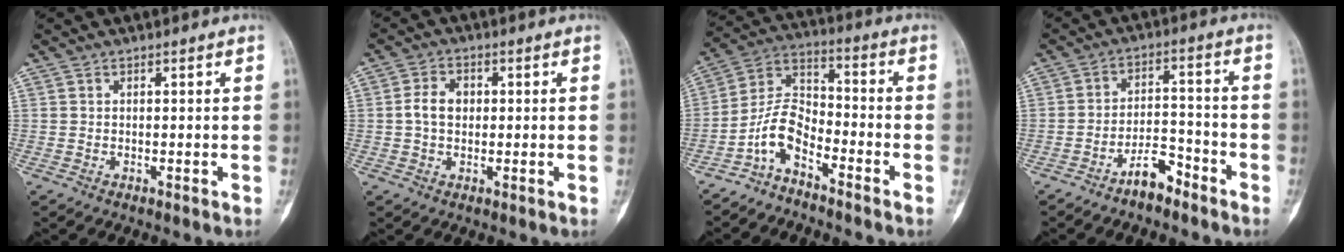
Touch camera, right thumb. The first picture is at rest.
{"total": 4.6, "force": [0.2, 3.4, 3.1], "torque": [-0.055, 0.011, -0.001]}
{"total": 8.2, "force": [-5.3, 3.6, 5.1], "torque": [-0.101, 0.067, -0.116]}
{"total": 6.1, "force": [-4.6, 2.4, 3.3], "torque": [-0.048, 0.042, -0.082]}